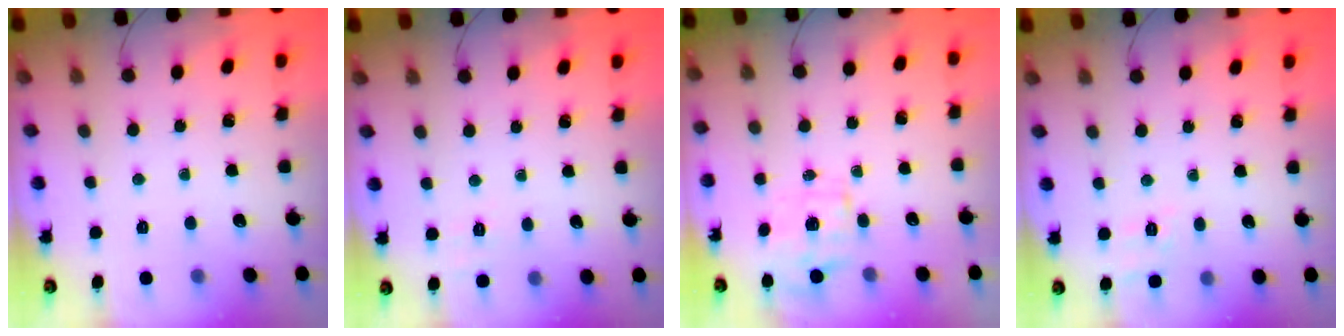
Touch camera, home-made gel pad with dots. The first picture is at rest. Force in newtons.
{"total": 2.1, "press": 1.2, "slide": 1.8}
{"total": 1.2, "press": 1.0, "slide": 0.7}
{"total": 3.0, "press": 2.4, "slide": 1.8}